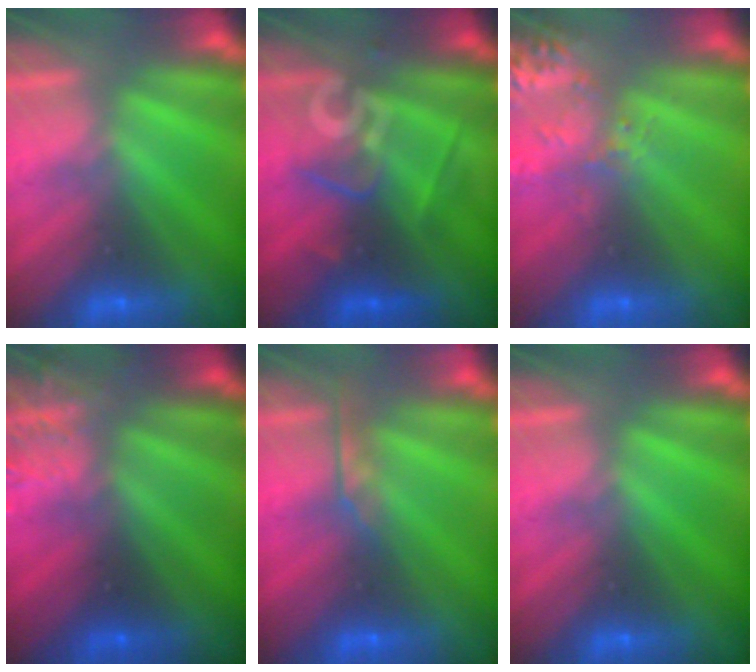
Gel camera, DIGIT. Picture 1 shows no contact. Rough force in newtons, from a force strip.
{"total": 2.6}
{"total": 2.6}
{"total": 3.5}
{"total": 2.9}
{"total": 0.0}